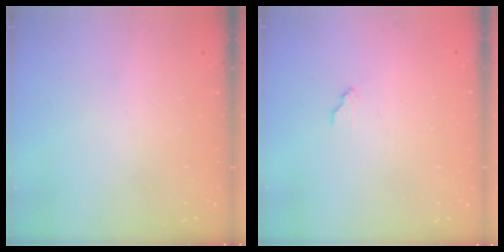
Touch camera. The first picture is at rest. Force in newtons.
{"total": 4.8, "press": 4.8, "slide": 0.3}